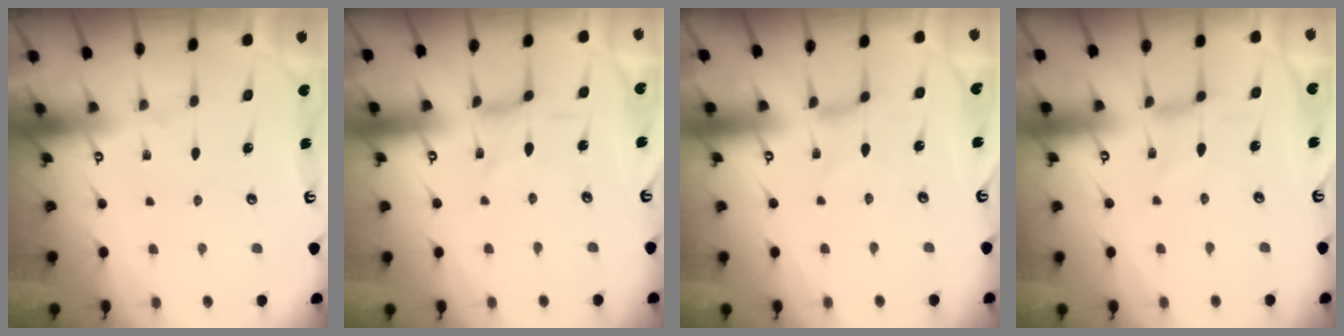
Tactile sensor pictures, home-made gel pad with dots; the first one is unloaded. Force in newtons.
{"total": 0.0}
{"total": 0.0}
{"total": 1.6, "press": 1.5, "slide": 0.4}